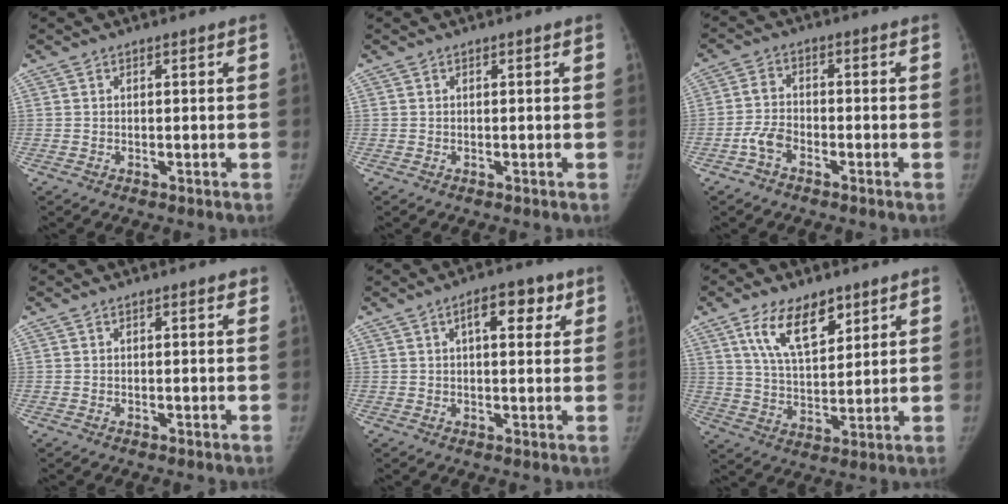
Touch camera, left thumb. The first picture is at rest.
{"total": 0.0}
{"total": 4.5, "force": [-2.6, 2.5, 2.6], "torque": [-0.052, 0.019, -0.054]}
{"total": 0.8, "force": [0.6, 0.3, 0.4], "torque": [-0.004, -0.002, 0.005]}
{"total": 7.3, "force": [3.1, 3.4, 5.7], "torque": [-0.057, -0.002, 0.039]}
{"total": 11.7, "force": [6.6, 5.7, 7.8], "torque": [-0.110, -0.035, 0.126]}